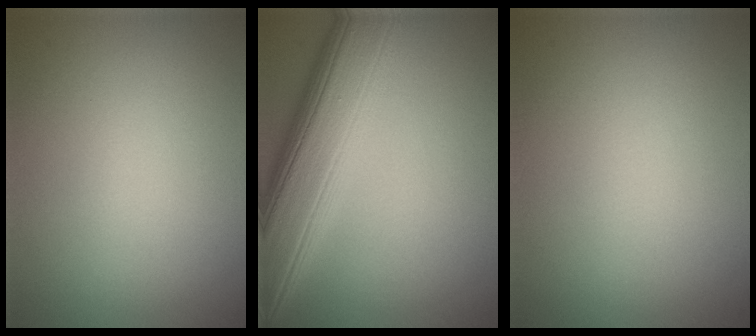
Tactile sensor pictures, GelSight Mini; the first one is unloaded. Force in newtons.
{"total": 10.4, "press": 10.4, "slide": 0.2}
{"total": 0.0}